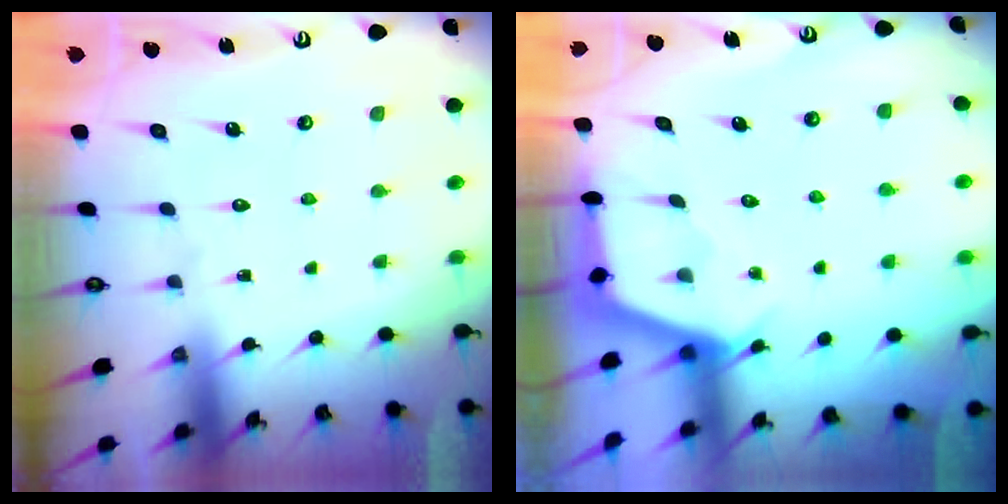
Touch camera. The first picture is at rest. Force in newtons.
{"total": 2.7, "press": 2.7, "slide": 0.3}